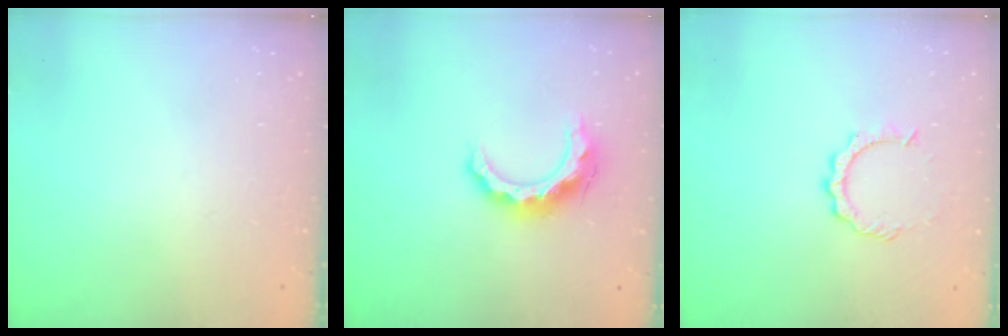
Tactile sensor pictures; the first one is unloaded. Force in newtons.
{"total": 11.9, "press": 11.9, "slide": 0.7}
{"total": 5.5, "press": 5.5, "slide": 0.3}